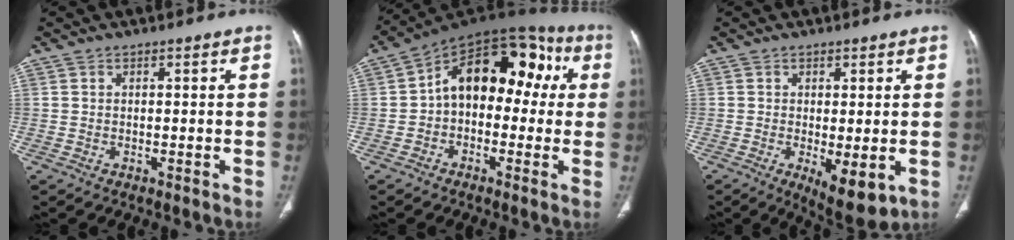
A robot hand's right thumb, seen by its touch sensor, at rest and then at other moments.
{"total": 17.4, "force": [1.8, 11.2, 13.2], "torque": [-0.139, 0.059, 0.012]}
{"total": 7.6, "force": [-1.9, 2.8, 6.8], "torque": [-0.098, -0.023, -0.020]}